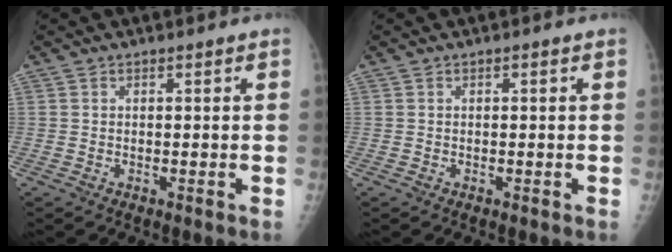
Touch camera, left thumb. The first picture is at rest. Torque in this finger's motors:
{"motor_torque": [-0.18, 0.09, 0.01, 0.00, -0.01]}